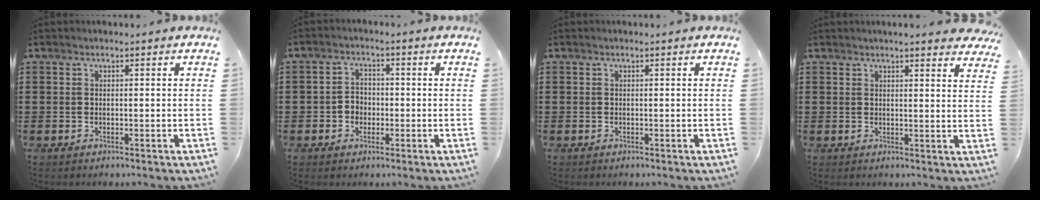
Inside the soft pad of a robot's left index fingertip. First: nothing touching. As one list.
[{"total": 2.7, "force": [-1.1, 2.3, 0.8], "torque": [-0.024, 0.006, -0.025]}, {"total": 0.0}, {"total": 2.7, "force": [2.6, -0.4, 0.7], "torque": [-0.015, -0.011, 0.047]}]